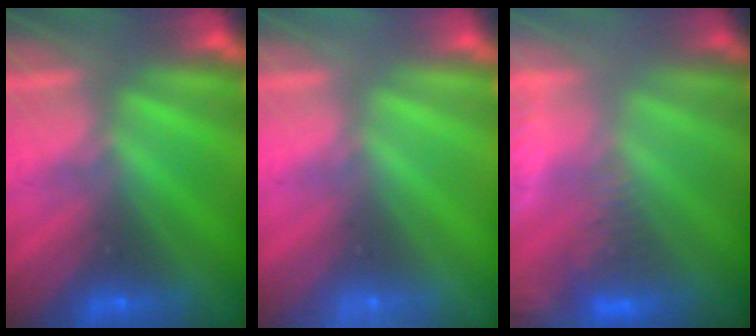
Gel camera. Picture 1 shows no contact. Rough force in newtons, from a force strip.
{"total": 2.3}
{"total": 3.9}